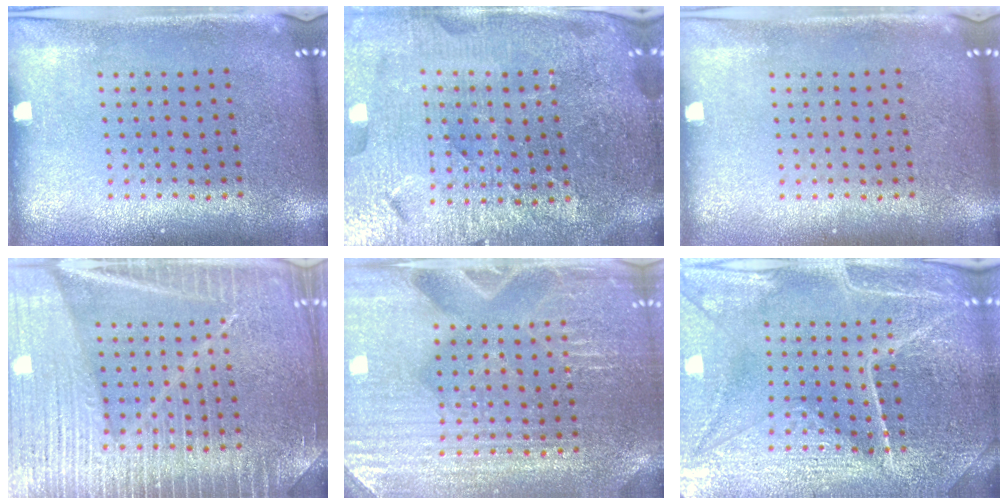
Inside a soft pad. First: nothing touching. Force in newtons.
{"total": 5.6, "press": 5.1, "slide": 2.3}
{"total": 0.0}
{"total": 6.7, "press": 6.7, "slide": 1.0}
{"total": 4.0, "press": 3.8, "slide": 1.0}
{"total": 5.2, "press": 4.9, "slide": 1.8}